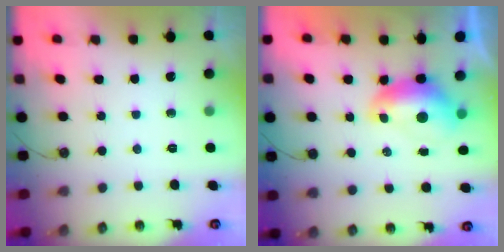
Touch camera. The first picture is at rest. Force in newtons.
{"total": 1.3, "press": 1.2, "slide": 0.6}